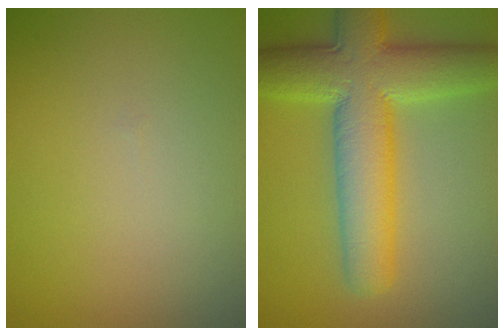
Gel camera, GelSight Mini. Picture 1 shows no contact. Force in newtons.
{"total": 9.7, "press": 9.7, "slide": 0.5}